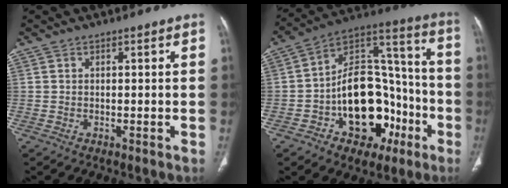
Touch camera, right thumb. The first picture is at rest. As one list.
[{"total": 22.6, "force": [-7.3, 14.5, 15.8], "torque": [-0.189, 0.068, -0.099]}]